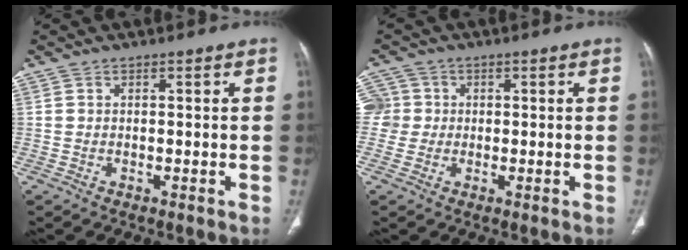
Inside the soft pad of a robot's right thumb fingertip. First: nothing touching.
{"total": 4.7, "force": [0.1, 4.7, 0.3], "torque": [0.019, 0.012, -0.004]}